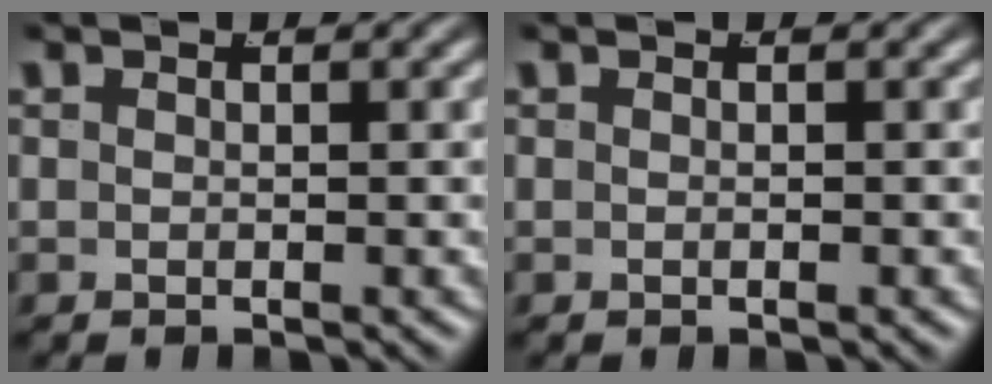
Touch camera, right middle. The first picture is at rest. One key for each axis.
{"total": 0.0}